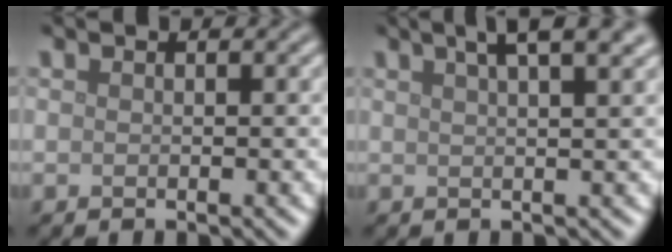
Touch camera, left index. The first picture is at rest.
{"total": 6.7, "force": [4.1, 2.2, 4.7], "torque": [-0.033, 0.039, 0.026]}